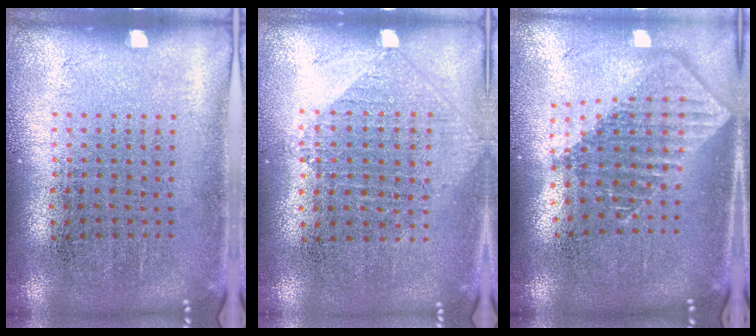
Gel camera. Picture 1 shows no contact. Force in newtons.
{"total": 1.0, "press": 0.9, "slide": 0.3}
{"total": 1.9, "press": 1.5, "slide": 1.2}